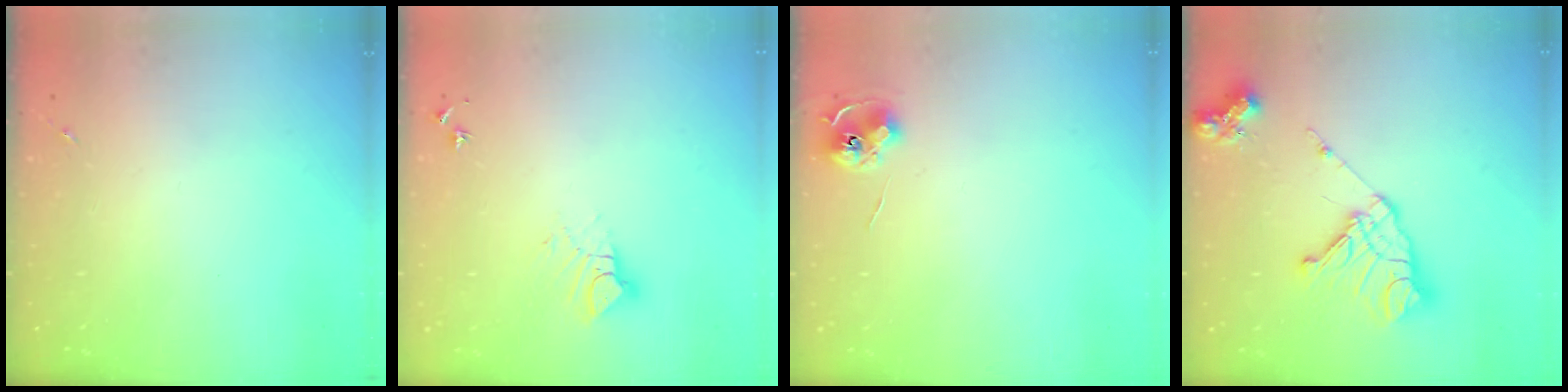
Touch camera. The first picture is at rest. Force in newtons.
{"total": 6.6, "press": 6.6, "slide": 0.4}
{"total": 6.6, "press": 6.6, "slide": 0.3}
{"total": 18.6, "press": 18.5, "slide": 2.1}